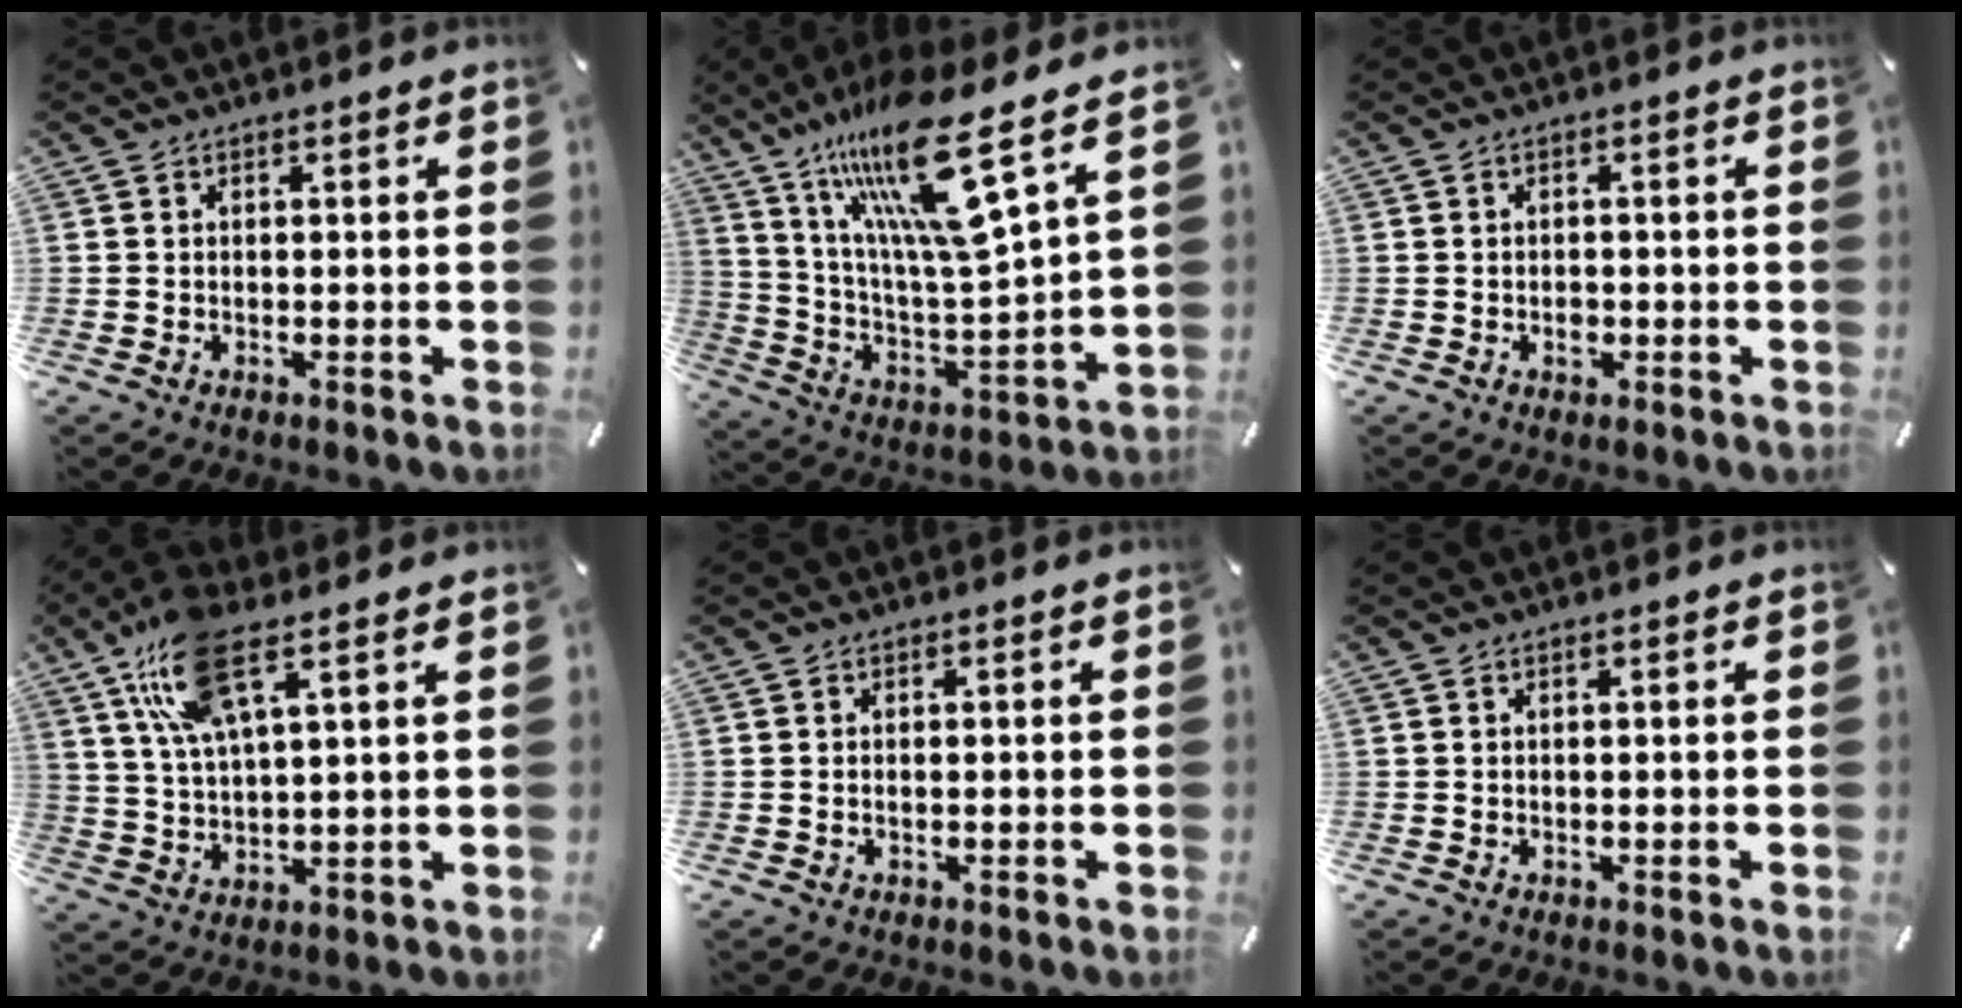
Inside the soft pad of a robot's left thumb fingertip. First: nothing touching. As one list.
[{"total": 21.3, "force": [14.3, 3.5, 15.3], "torque": [-0.298, -0.097, 0.225]}, {"total": 1.6, "force": [-0.4, 1.3, 0.9], "torque": [-0.017, 0.003, -0.008]}, {"total": 14.2, "force": [8.4, 5.1, 10.2], "torque": [-0.214, -0.008, 0.150]}, {"total": 0.7, "force": [-0.1, 0.4, 0.6], "torque": [-0.013, 0.000, -0.002]}, {"total": 0.0}]